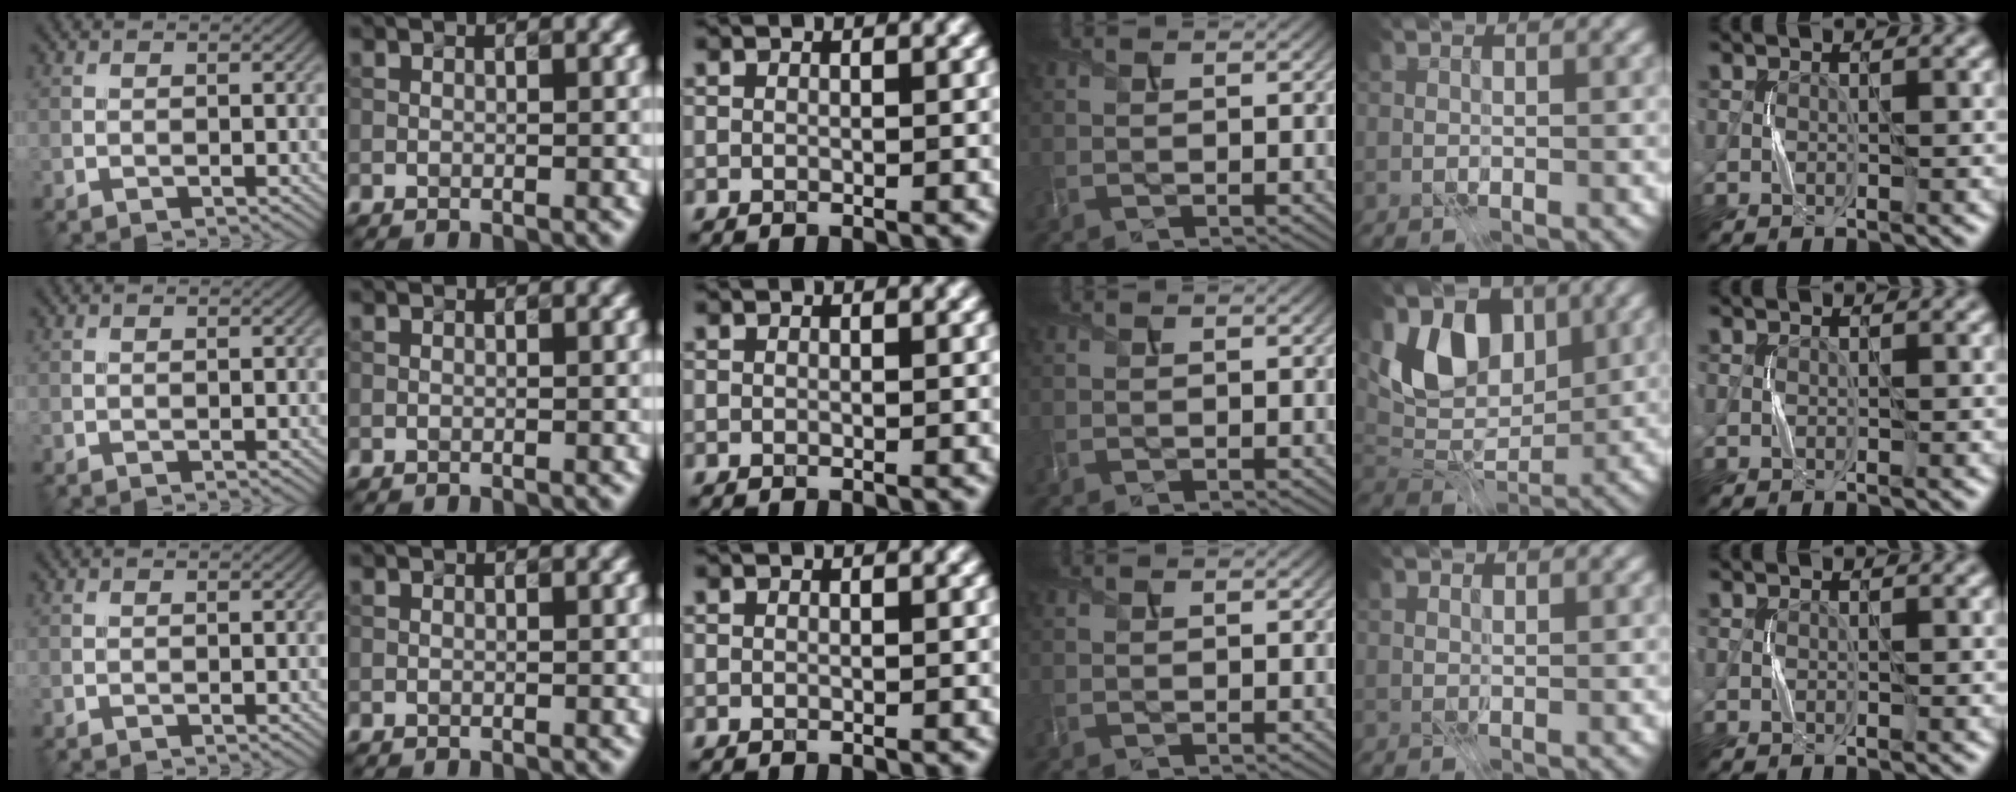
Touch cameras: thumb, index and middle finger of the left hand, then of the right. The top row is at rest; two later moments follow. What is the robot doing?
{"motion": "press", "object": "joystick"}